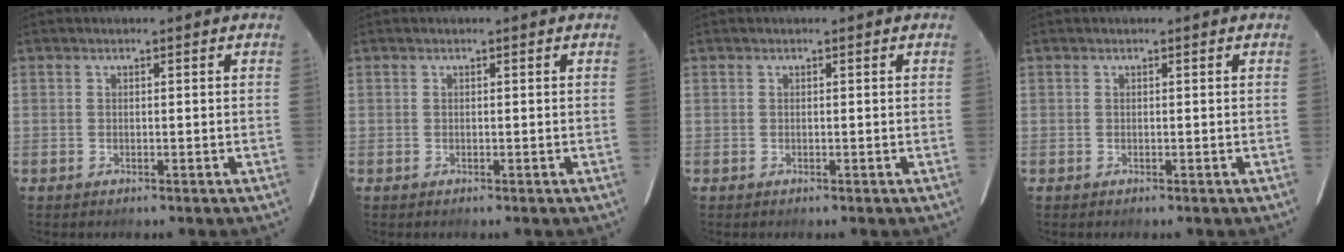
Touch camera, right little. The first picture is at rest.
{"total": 0.0}
{"total": 0.0}
{"total": 0.0}